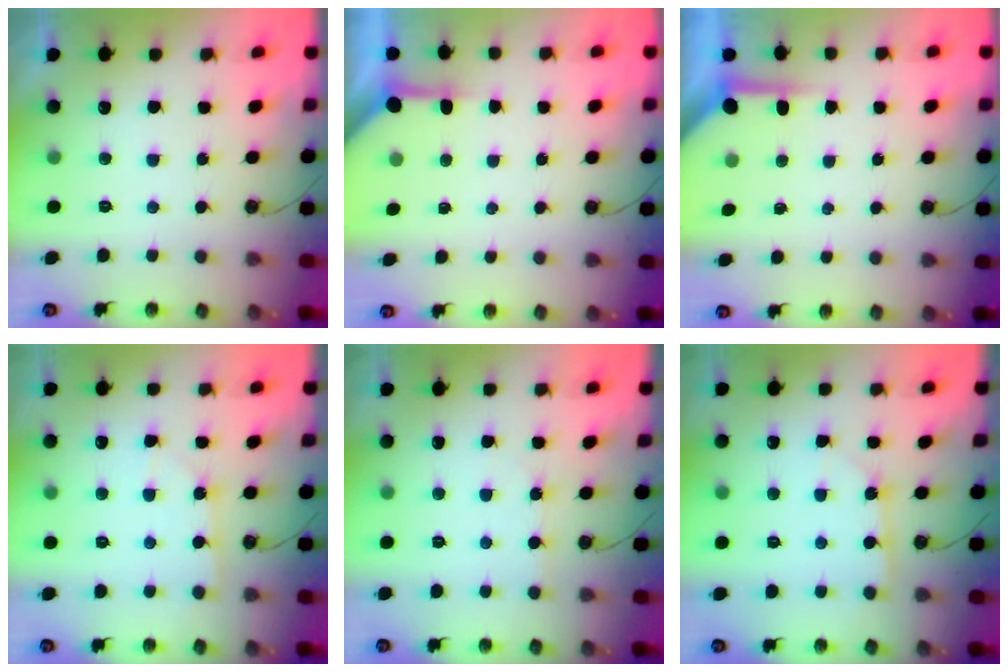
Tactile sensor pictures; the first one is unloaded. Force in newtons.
{"total": 3.4, "press": 3.3, "slide": 0.4}
{"total": 3.8, "press": 3.7, "slide": 0.5}
{"total": 4.4, "press": 4.4, "slide": 0.6}
{"total": 1.8, "press": 1.8, "slide": 0.3}
{"total": 2.9, "press": 2.9, "slide": 0.1}